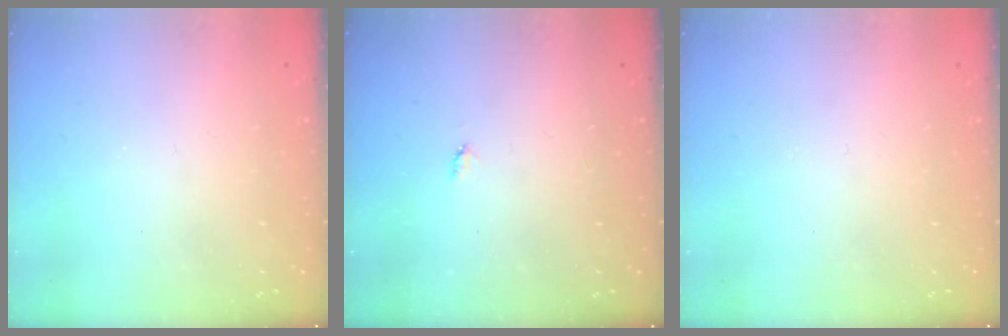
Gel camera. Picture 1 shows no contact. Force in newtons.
{"total": 3.1, "press": 3.1, "slide": 0.4}
{"total": 0.0}